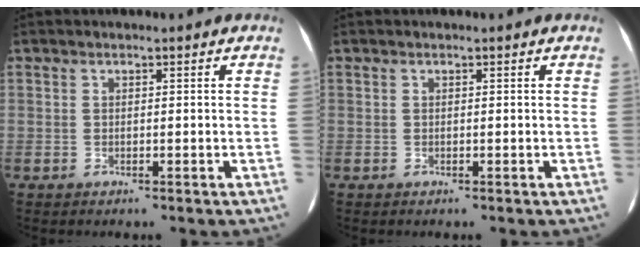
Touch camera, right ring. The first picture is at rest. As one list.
[{"total": 0.0}]